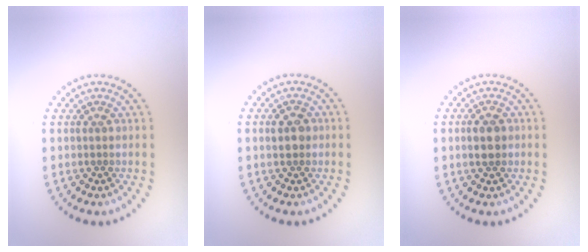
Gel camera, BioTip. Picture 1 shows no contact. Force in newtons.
{"total": 1.8, "press": 1.7, "slide": 0.3}
{"total": 2.5, "press": 2.5, "slide": 0.1}